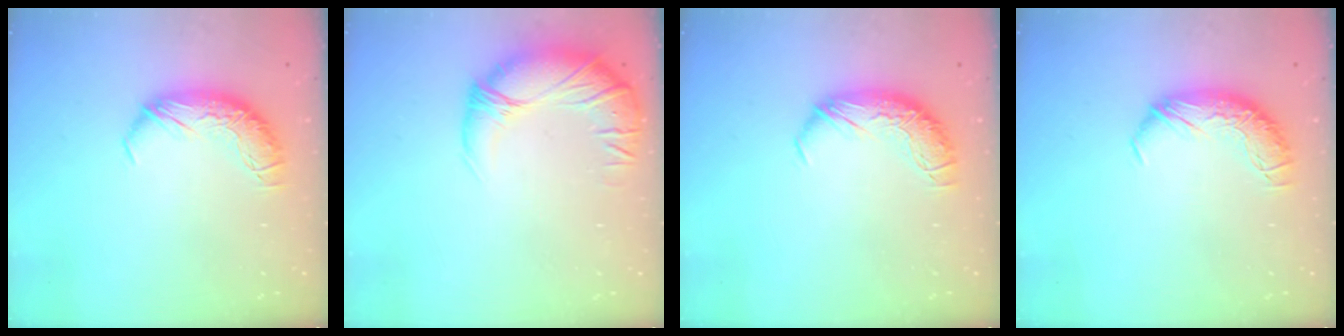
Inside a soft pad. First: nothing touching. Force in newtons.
{"total": 4.8, "press": 3.2, "slide": 3.6}
{"total": 0.0}
{"total": 0.0}